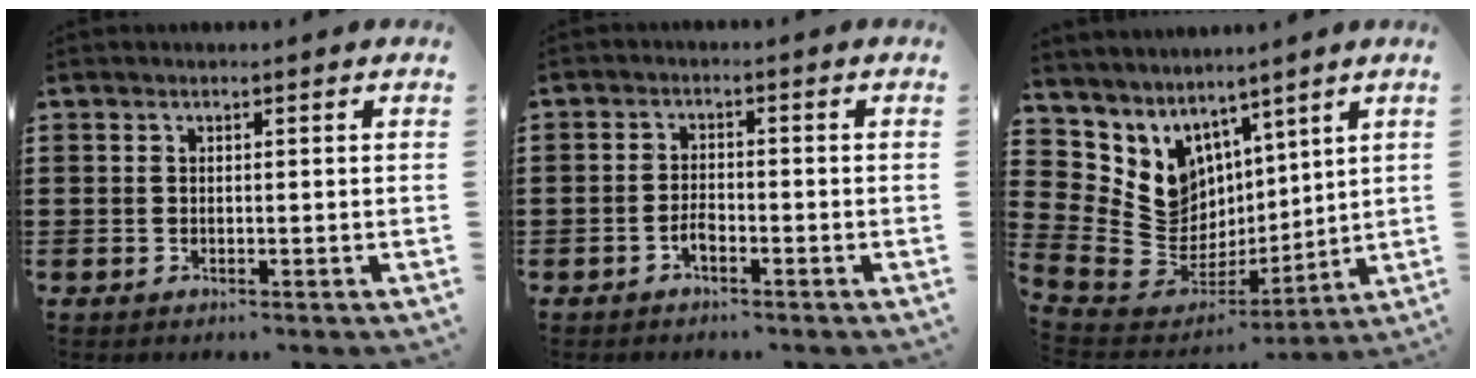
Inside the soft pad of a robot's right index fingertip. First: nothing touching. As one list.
[{"total": 1.9, "force": [-1.3, 0.7, 1.2], "torque": [-0.027, -0.001, -0.025]}, {"total": 8.9, "force": [3.8, 7.6, 2.8], "torque": [-0.108, -0.044, 0.082]}]